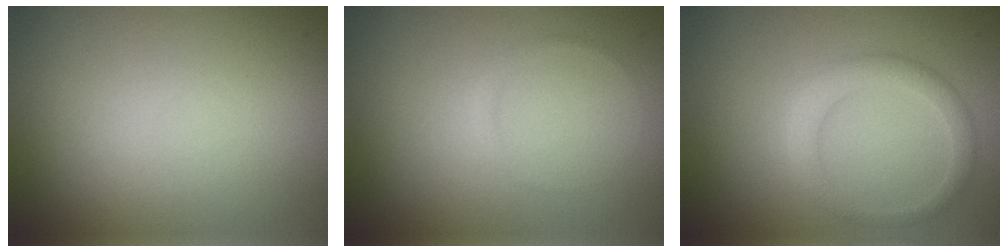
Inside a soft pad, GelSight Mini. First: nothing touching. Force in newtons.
{"total": 0.6, "press": 0.6, "slide": 0.1}
{"total": 2.5, "press": 2.5, "slide": 0.1}